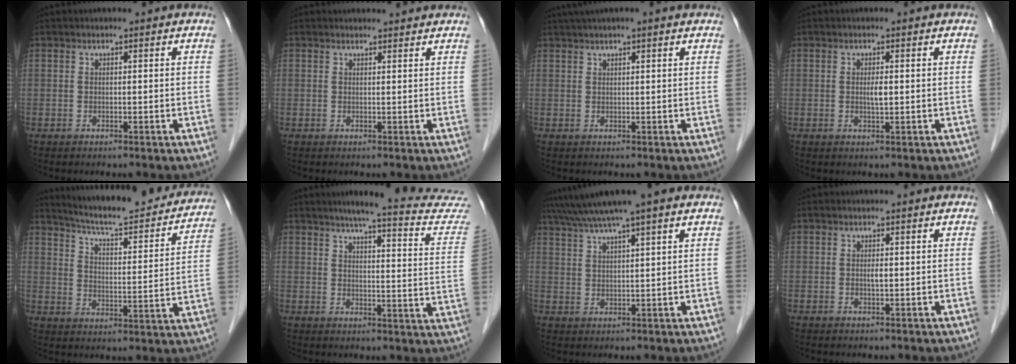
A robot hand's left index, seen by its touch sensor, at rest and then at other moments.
{"total": 3.0, "force": [2.9, 0.6, 0.4], "torque": [-0.010, 0.012, 0.032]}
{"total": 6.0, "force": [4.7, 0.1, 3.8], "torque": [-0.063, 0.042, 0.074]}
{"total": 1.4, "force": [0.0, 0.3, 1.4], "torque": [-0.027, -0.001, -0.001]}
{"total": 23.0, "force": [21.0, 3.2, 8.9], "torque": [-0.129, -0.031, 0.272]}
{"total": 19.5, "force": [17.9, 0.7, 7.7], "torque": [-0.089, -0.057, 0.200]}
{"total": 9.4, "force": [7.4, -0.5, 5.8], "torque": [-0.104, 0.038, 0.113]}
{"total": 0.7, "force": [0.0, 0.2, 0.7], "torque": [-0.015, -0.001, -0.002]}